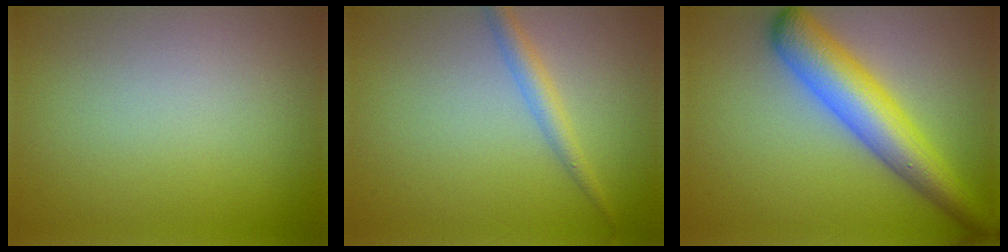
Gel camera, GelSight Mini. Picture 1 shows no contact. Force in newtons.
{"total": 2.1, "press": 2.1, "slide": 0.1}
{"total": 7.2, "press": 7.2, "slide": 0.3}